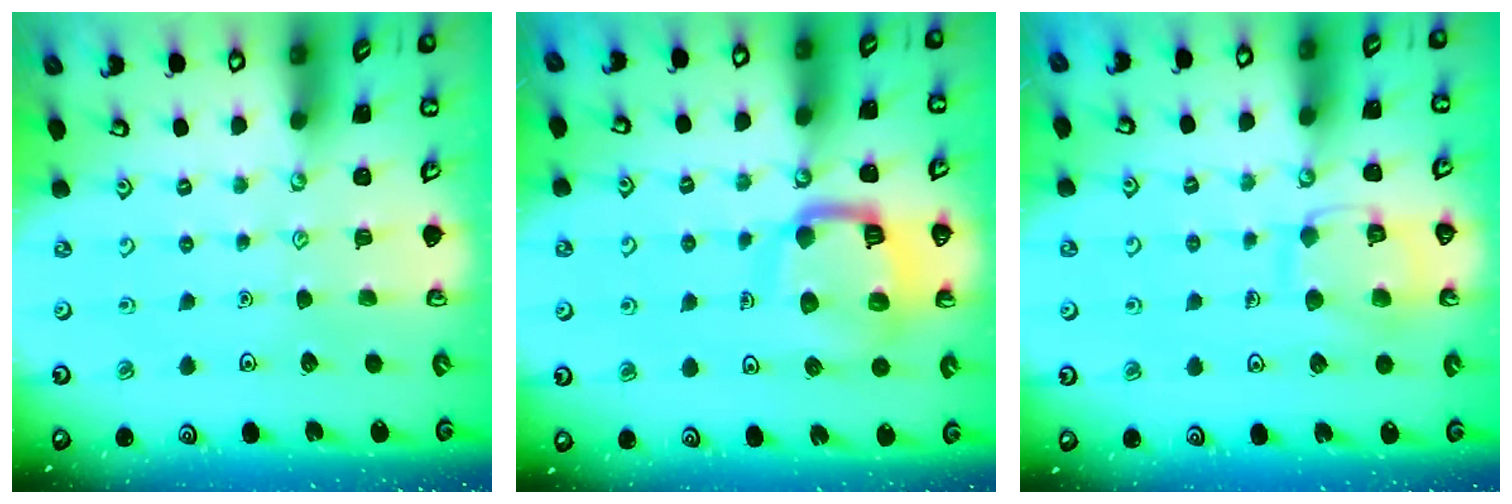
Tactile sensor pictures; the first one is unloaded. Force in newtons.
{"total": 13.2, "press": 13.1, "slide": 1.4}
{"total": 11.7, "press": 11.6, "slide": 0.9}